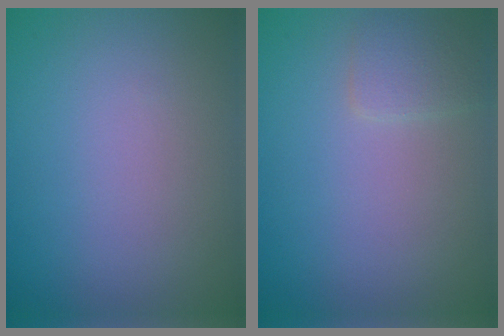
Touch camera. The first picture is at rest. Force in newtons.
{"total": 1.5, "press": 1.5, "slide": 0.0}